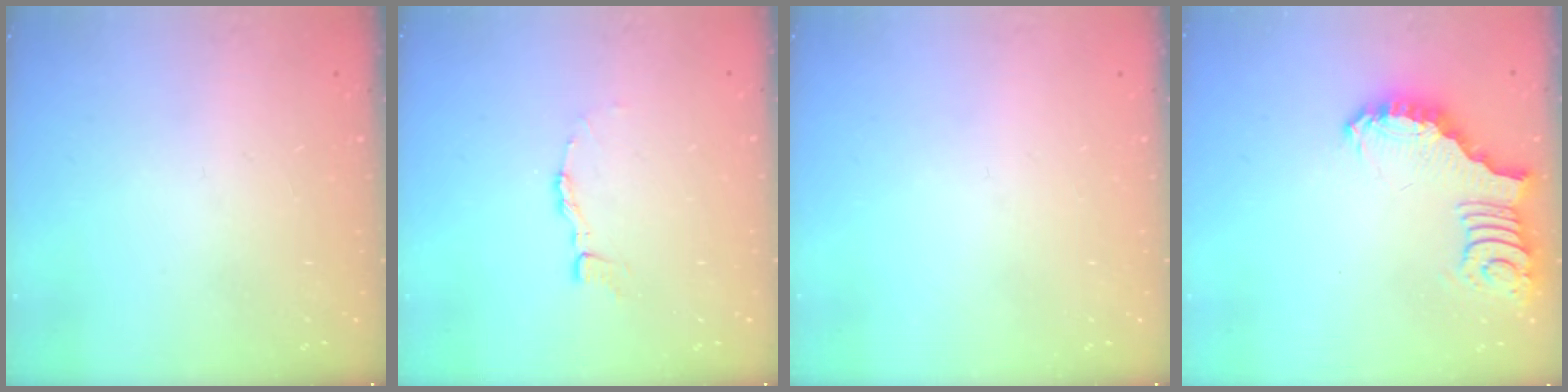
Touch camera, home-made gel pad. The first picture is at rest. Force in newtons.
{"total": 3.7, "press": 3.7, "slide": 0.0}
{"total": 0.0}
{"total": 3.4, "press": 3.3, "slide": 0.8}